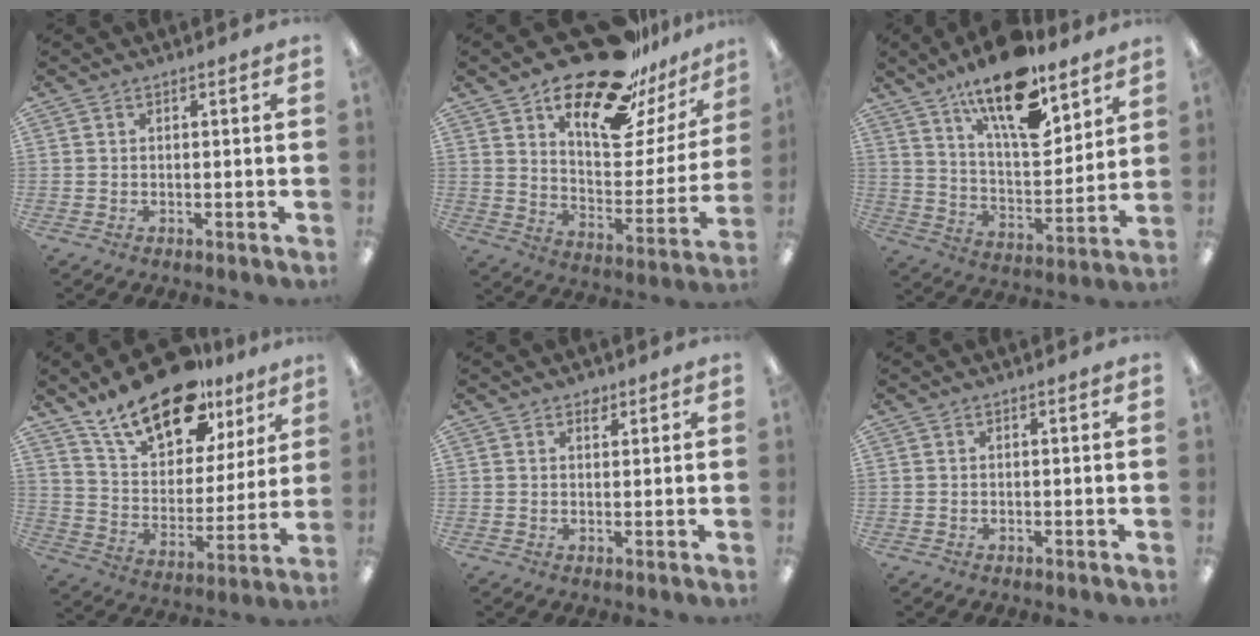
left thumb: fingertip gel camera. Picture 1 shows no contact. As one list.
[{"total": 25.1, "force": [18.9, 9.4, 13.4], "torque": [-0.198, -0.117, 0.318]}, {"total": 18.7, "force": [12.9, 6.7, 11.7], "torque": [-0.198, -0.074, 0.218]}, {"total": 20.1, "force": [14.7, 9.5, 9.9], "torque": [-0.168, -0.088, 0.258]}, {"total": 2.0, "force": [1.5, 1.1, 0.7], "torque": [0.000, -0.006, 0.023]}, {"total": 0.0}]